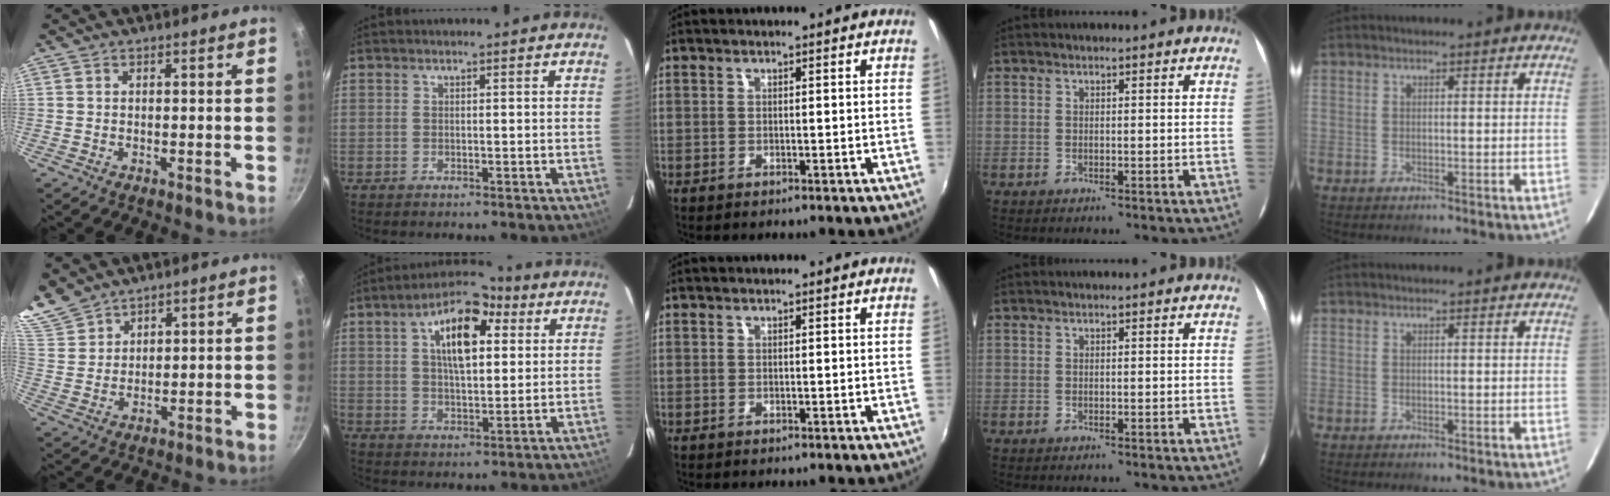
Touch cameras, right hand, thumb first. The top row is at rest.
{"thumb": {"total": 9.2, "force": [7.9, 4.3, 2.1], "torque": [-0.034, -0.011, 0.172]}, "index": {"total": 13.2, "force": [4.6, 6.1, 10.8], "torque": [-0.176, 0.031, 0.071]}}